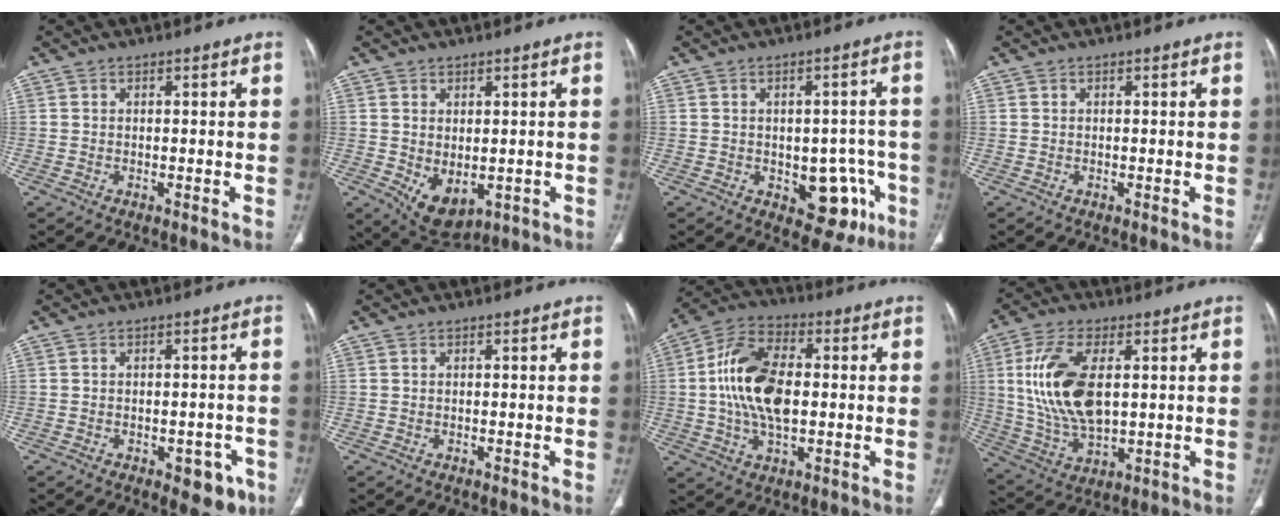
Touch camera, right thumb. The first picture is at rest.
{"total": 7.4, "force": [-1.4, 4.6, 5.6], "torque": [-0.075, -0.007, 0.004]}
{"total": 10.5, "force": [-3.7, 6.4, 7.4], "torque": [-0.049, 0.020, -0.034]}
{"total": 0.0}
{"total": 6.2, "force": [-3.1, 3.5, 4.2], "torque": [-0.025, 0.013, -0.032]}
{"total": 0.0}
{"total": 15.3, "force": [0.3, 8.6, 12.6], "torque": [-0.238, 0.019, 0.001]}
{"total": 15.7, "force": [2.4, 8.0, 13.3], "torque": [-0.272, -0.009, 0.055]}